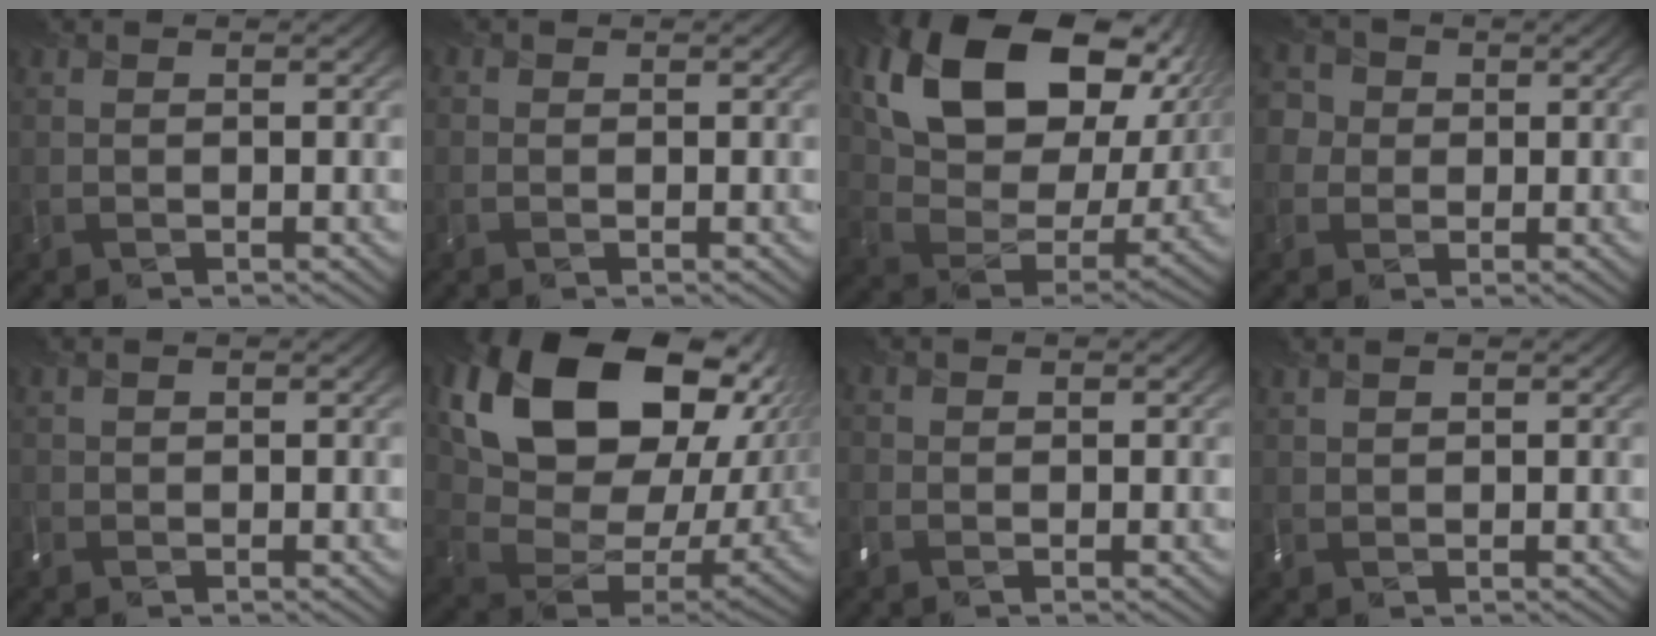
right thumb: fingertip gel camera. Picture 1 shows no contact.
{"total": 0.9, "force": [-0.3, 0.8, 0.3], "torque": [0.001, -0.001, -0.005]}
{"total": 17.4, "force": [7.3, 11.1, 11.1], "torque": [-0.216, -0.005, 0.146]}
{"total": 3.6, "force": [0.7, 3.5, 0.9], "torque": [-0.035, 0.007, -0.007]}
{"total": 1.0, "force": [0.6, 0.7, 0.4], "torque": [-0.012, 0.006, 0.011]}
{"total": 20.5, "force": [8.9, 13.3, 12.9], "torque": [-0.256, 0.003, 0.190]}
{"total": 1.2, "force": [-0.2, 1.1, 0.4], "torque": [-0.008, -0.001, -0.007]}
{"total": 1.5, "force": [1.2, 0.5, 0.8], "torque": [-0.018, 0.003, 0.025]}